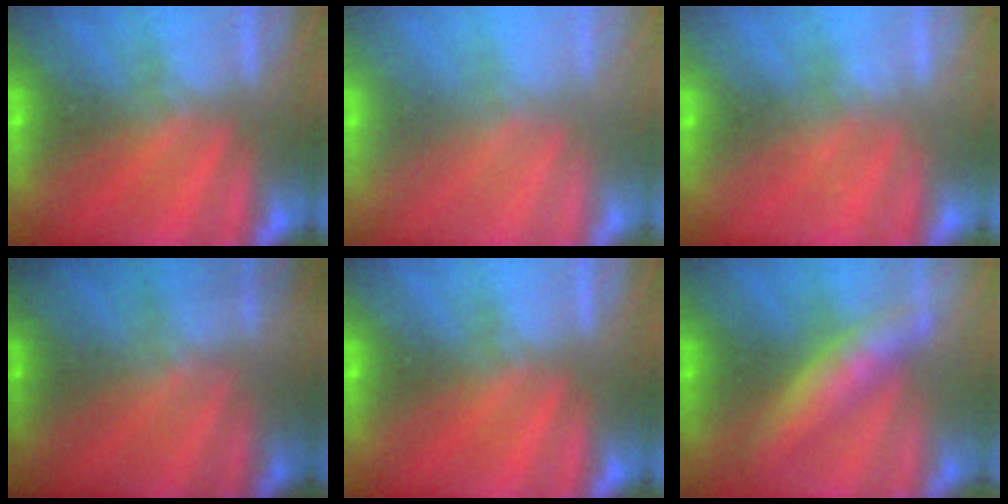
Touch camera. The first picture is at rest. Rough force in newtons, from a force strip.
{"total": 3.0}
{"total": 2.2}
{"total": 1.9}
{"total": 0.0}
{"total": 4.4}